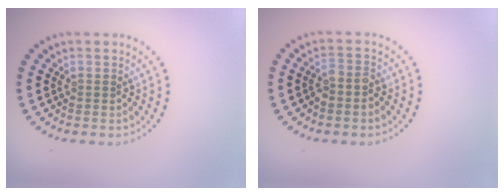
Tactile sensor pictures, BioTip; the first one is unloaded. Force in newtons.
{"total": 1.7, "press": 1.5, "slide": 0.8}